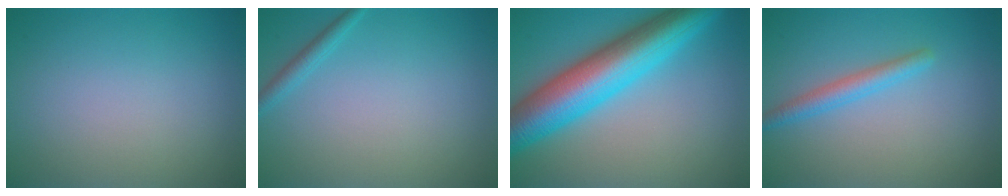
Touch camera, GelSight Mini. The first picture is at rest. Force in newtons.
{"total": 1.3, "press": 1.3, "slide": 0.1}
{"total": 10.6, "press": 10.6, "slide": 0.2}
{"total": 2.2, "press": 2.2, "slide": 0.1}